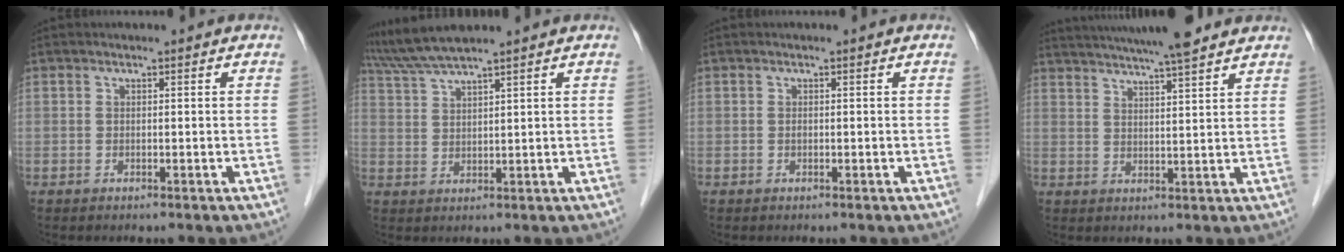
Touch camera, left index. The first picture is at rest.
{"total": 6.1, "force": [5.4, -1.3, 2.4], "torque": [-0.062, 0.019, 0.111]}
{"total": 0.0}
{"total": 14.4, "force": [12.5, 0.6, 7.0], "torque": [-0.123, 0.024, 0.179]}